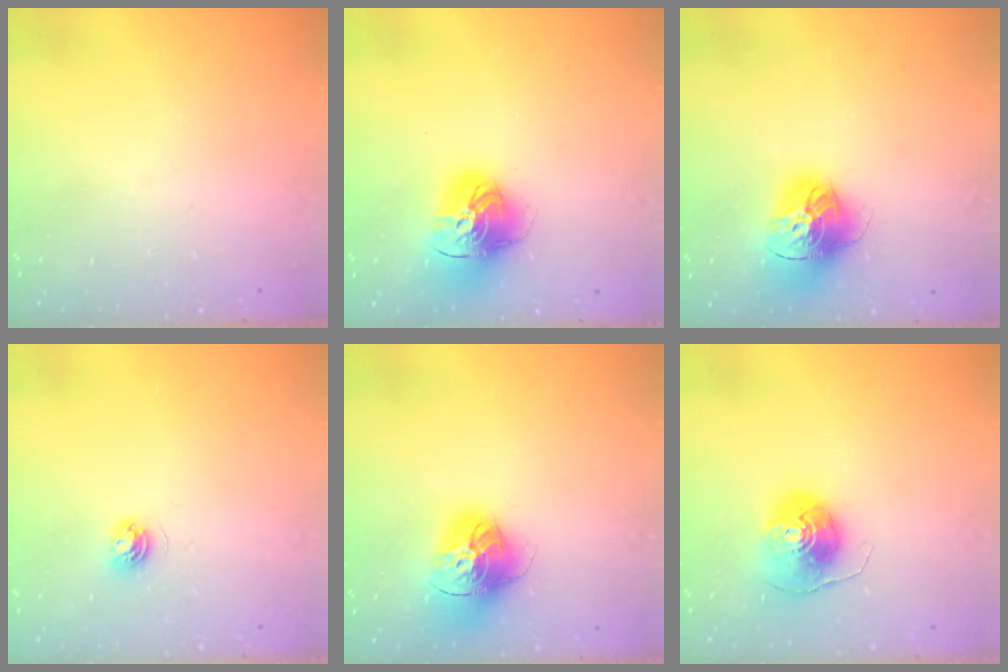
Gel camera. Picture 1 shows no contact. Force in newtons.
{"total": 15.6, "press": 15.5, "slide": 1.7}
{"total": 17.0, "press": 16.9, "slide": 1.7}
{"total": 3.7, "press": 3.7, "slide": 0.5}
{"total": 17.0, "press": 16.9, "slide": 1.7}
{"total": 8.8, "press": 8.7, "slide": 1.0}